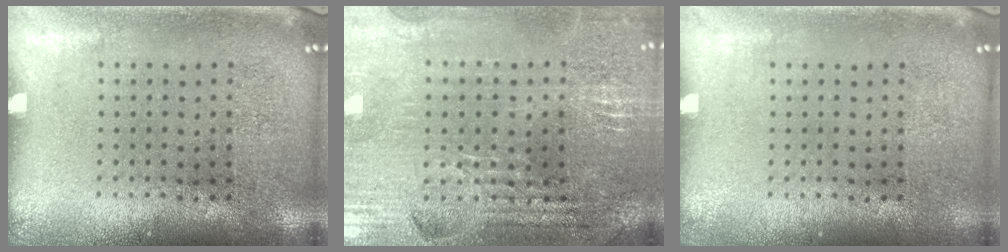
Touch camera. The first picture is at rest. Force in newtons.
{"total": 2.9, "press": 2.9, "slide": 0.5}
{"total": 0.0}